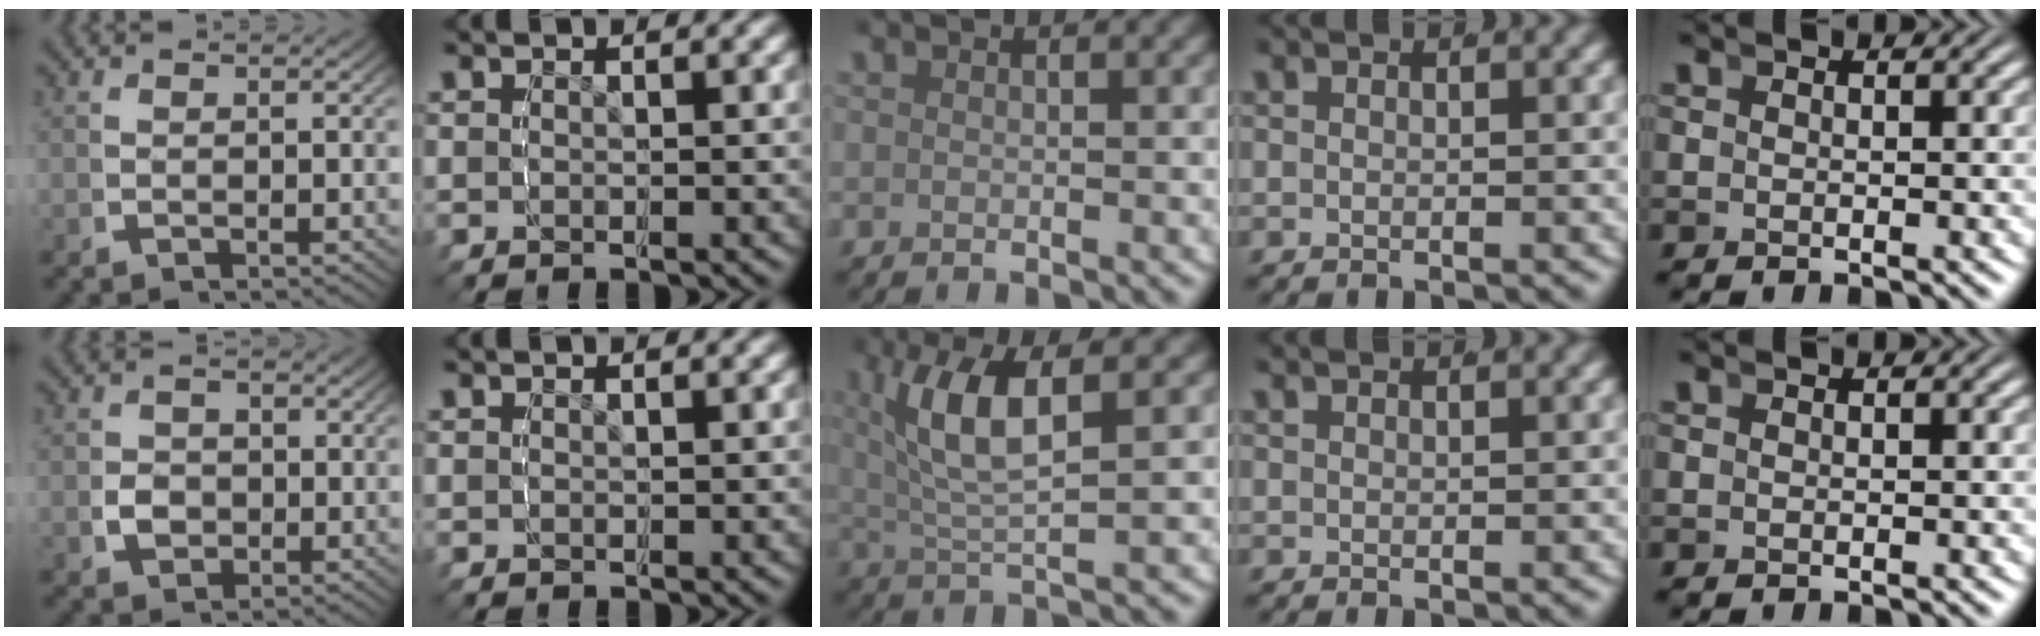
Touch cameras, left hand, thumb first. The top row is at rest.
{"thumb": {"total": 3.5, "force": [0.1, 2.8, 2.1], "torque": [-0.039, -0.008, 0.011]}, "middle": {"total": 6.0, "force": [1.6, 2.0, 5.5], "torque": [-0.112, 0.003, 0.032]}, "ring": {"total": 0.6, "force": [0.5, -0.4, 0.1], "torque": [0.001, -0.001, 0.013]}}